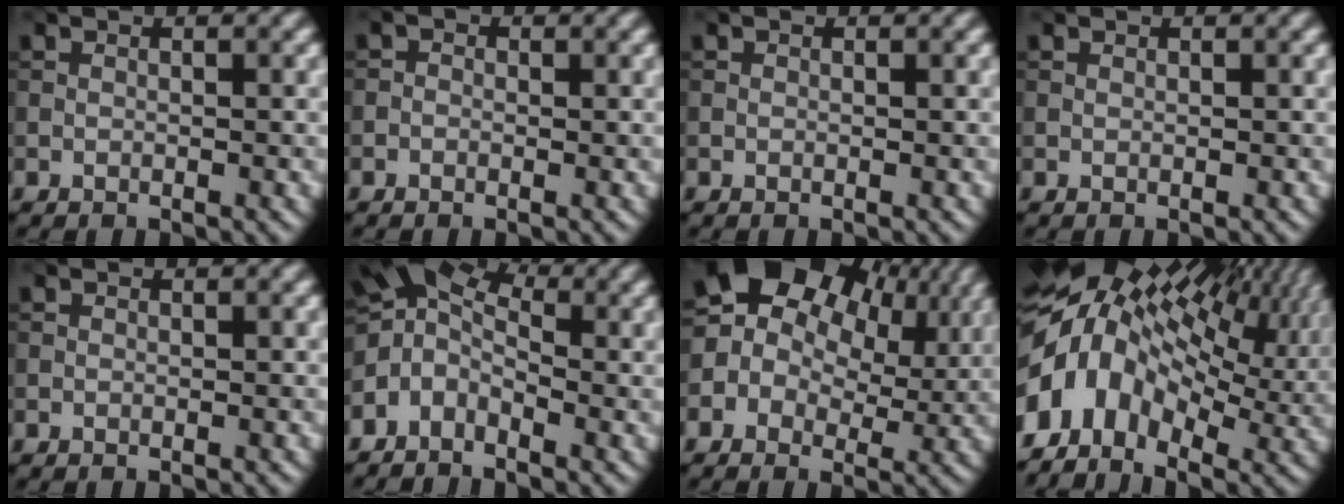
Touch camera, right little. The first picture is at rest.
{"total": 0.7, "force": [-0.2, 0.6, 0.2], "torque": [-0.003, -0.003, -0.009]}
{"total": 0.0}
{"total": 0.0}
{"total": 0.0}
{"total": 4.7, "force": [-1.5, 3.2, 3.1], "torque": [-0.053, 0.013, -0.044]}
{"total": 14.4, "force": [6.4, 10.0, 8.2], "torque": [-0.158, 0.054, 0.084]}
{"total": 14.5, "force": [1.1, 9.6, 10.8], "torque": [-0.237, 0.007, 0.020]}